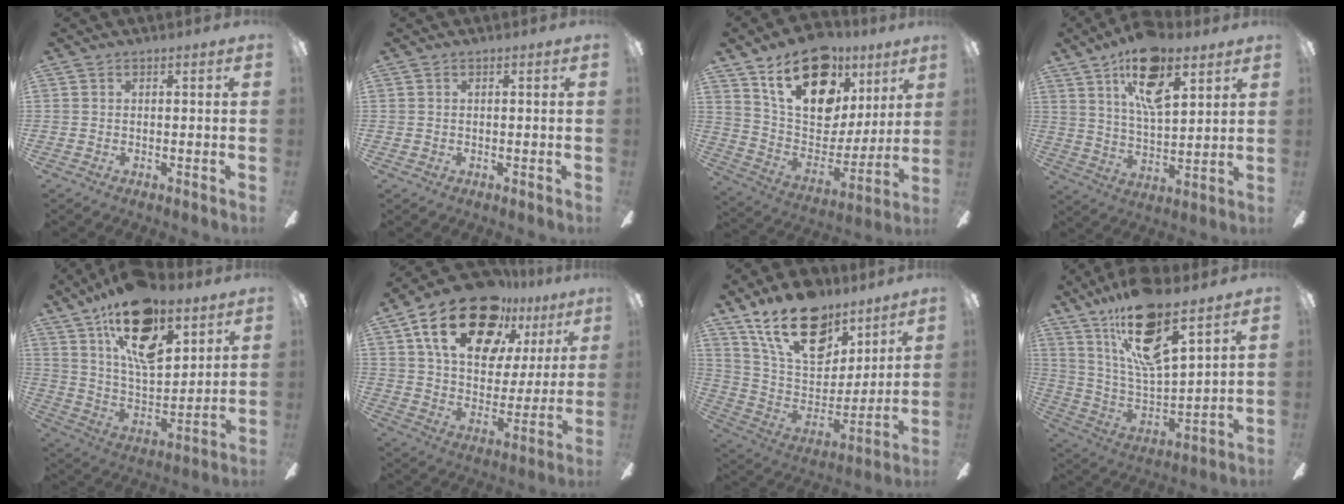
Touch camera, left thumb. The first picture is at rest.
{"total": 0.0}
{"total": 22.3, "force": [12.9, 13.2, 12.5], "torque": [-0.193, -0.066, 0.235]}
{"total": 15.8, "force": [9.8, 6.2, 10.7], "torque": [-0.184, -0.030, 0.166]}
{"total": 21.3, "force": [13.2, 9.5, 13.8], "torque": [-0.238, -0.066, 0.228]}
{"total": 22.5, "force": [13.4, 12.2, 13.5], "torque": [-0.223, -0.057, 0.238]}
{"total": 22.2, "force": [14.8, 11.7, 11.7], "torque": [-0.202, -0.081, 0.270]}
{"total": 19.3, "force": [13.0, 5.4, 13.3], "torque": [-0.262, -0.067, 0.218]}